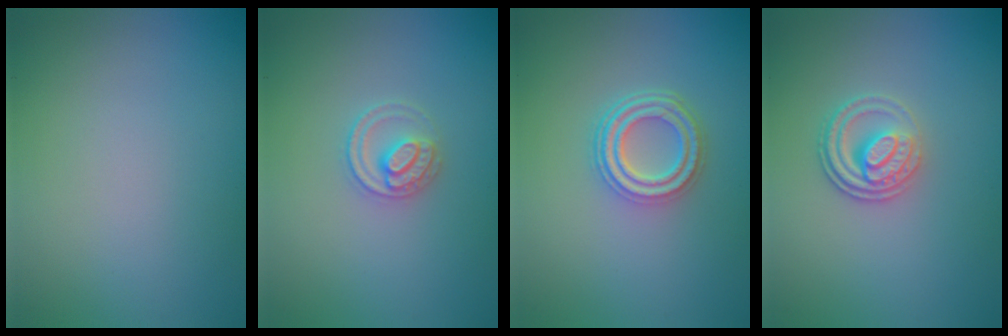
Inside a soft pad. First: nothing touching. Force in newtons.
{"total": 2.2, "press": 2.2, "slide": 0.2}
{"total": 3.8, "press": 3.0, "slide": 2.4}
{"total": 2.8, "press": 2.5, "slide": 1.3}